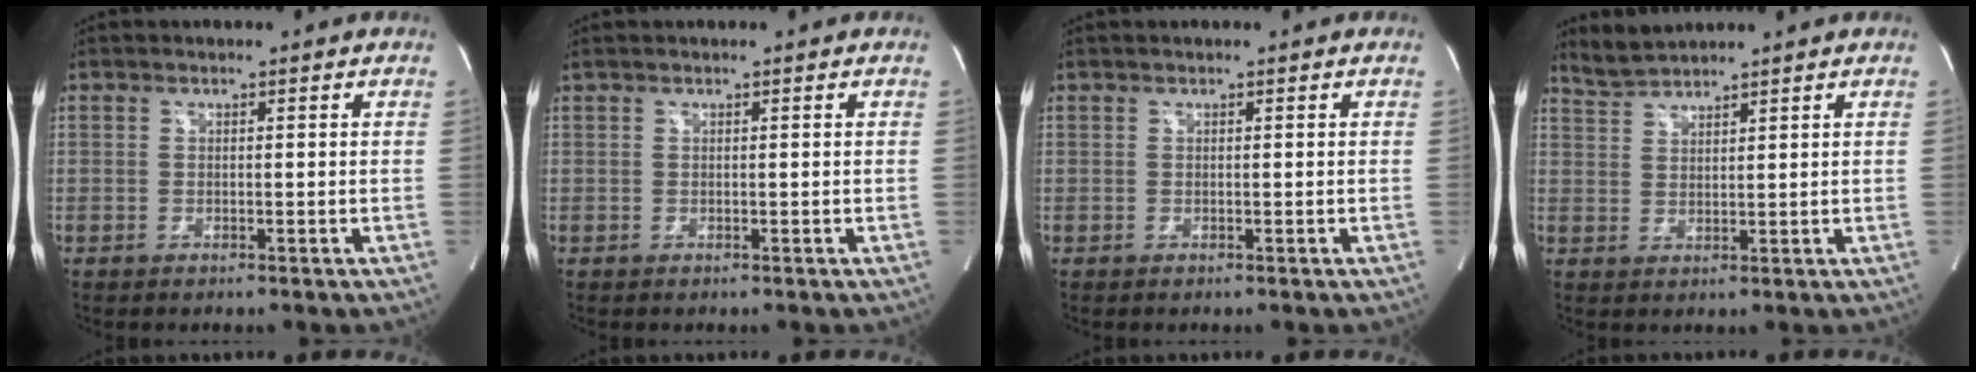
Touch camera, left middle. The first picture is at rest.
{"total": 0.0}
{"total": 0.0}
{"total": 3.4, "force": [3.4, -0.2, 0.1], "torque": [-0.012, 0.010, 0.073]}